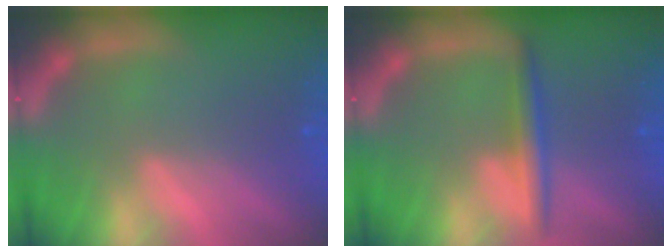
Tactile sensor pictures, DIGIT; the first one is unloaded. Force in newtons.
{"total": 3.0}